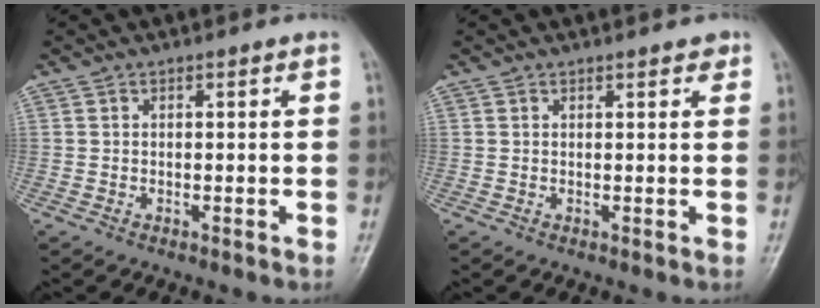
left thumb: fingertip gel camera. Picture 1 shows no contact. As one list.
[{"total": 1.5, "force": [1.1, 0.7, 0.8], "torque": [-0.004, -0.004, 0.010]}]